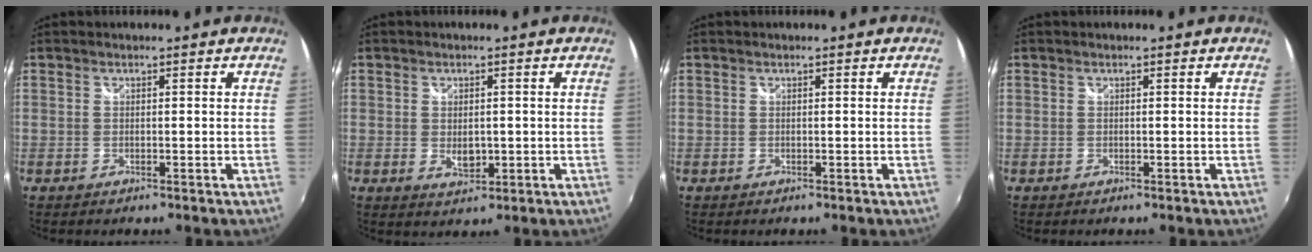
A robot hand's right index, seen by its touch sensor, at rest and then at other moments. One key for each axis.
{"total": 3.5, "fx": -0.4, "fy": 2.3, "fz": 2.5, "tx": -0.042, "ty": -0.007, "tz": -0.002}
{"total": 0.0}
{"total": 0.0}